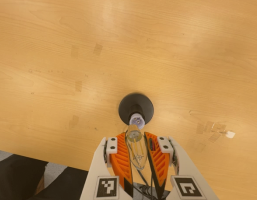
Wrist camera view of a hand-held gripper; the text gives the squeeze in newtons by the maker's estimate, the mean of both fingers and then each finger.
{"total": 22.0, "left": 24.3, "right": 19.6}